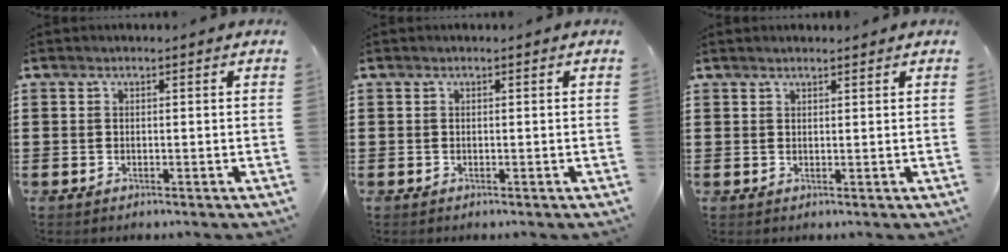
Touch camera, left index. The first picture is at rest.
{"total": 0.0}
{"total": 1.1, "force": [1.1, 0.1, 0.3], "torque": [-0.007, 0.001, 0.020]}